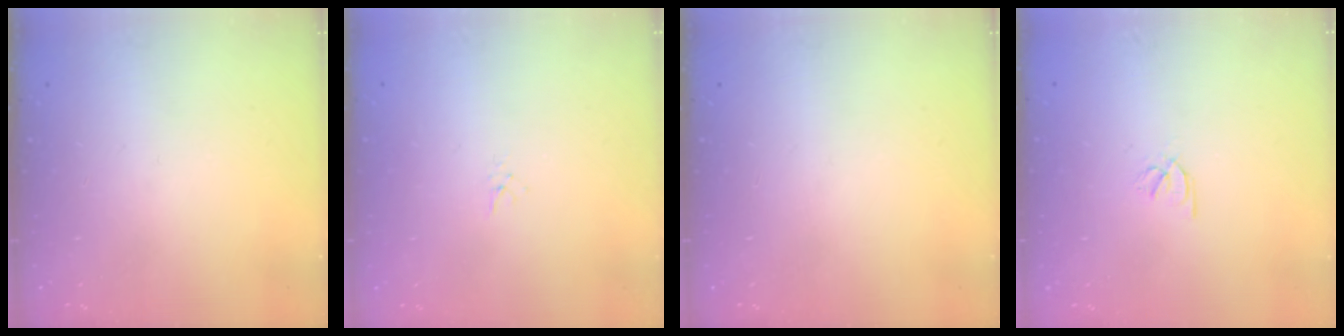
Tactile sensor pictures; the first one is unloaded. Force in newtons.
{"total": 1.5, "press": 1.5, "slide": 0.1}
{"total": 0.0}
{"total": 2.1, "press": 2.1, "slide": 0.1}